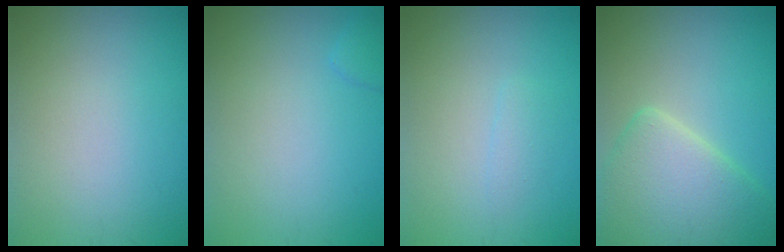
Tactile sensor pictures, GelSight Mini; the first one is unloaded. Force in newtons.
{"total": 1.0, "press": 1.0, "slide": 0.1}
{"total": 0.8, "press": 0.8, "slide": 0.1}
{"total": 7.4, "press": 7.4, "slide": 0.4}